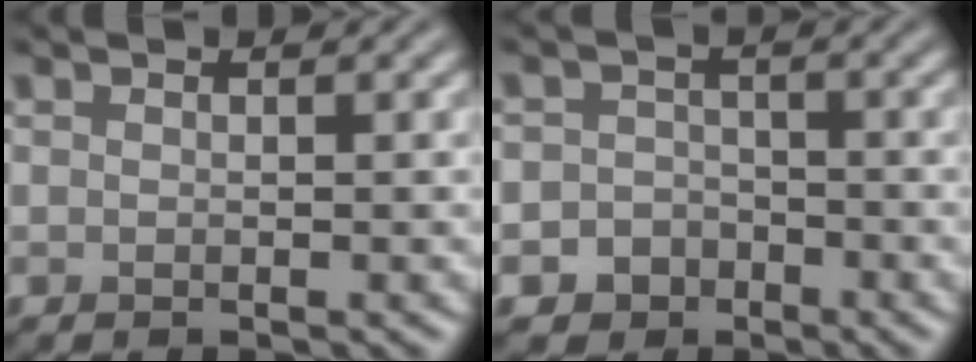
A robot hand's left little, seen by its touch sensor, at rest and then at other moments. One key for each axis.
{"total": 3.6, "fx": -2.0, "fy": 2.9, "fz": 0.4, "tx": 0.028, "ty": 0.000, "tz": -0.040}